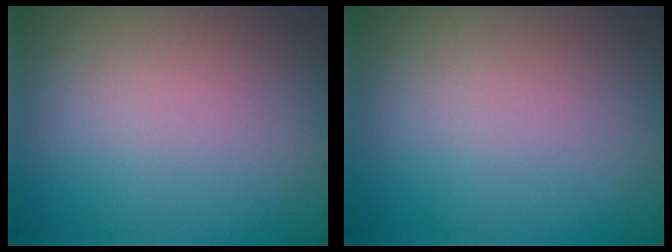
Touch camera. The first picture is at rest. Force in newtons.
{"total": 0.0}